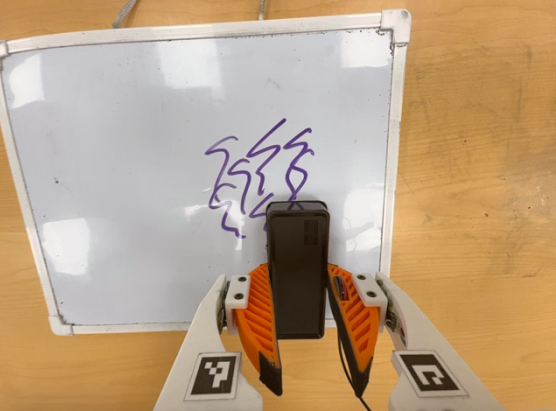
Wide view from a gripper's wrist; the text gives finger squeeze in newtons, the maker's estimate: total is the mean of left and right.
{"total": 4.4, "left": 3.3, "right": 5.6}